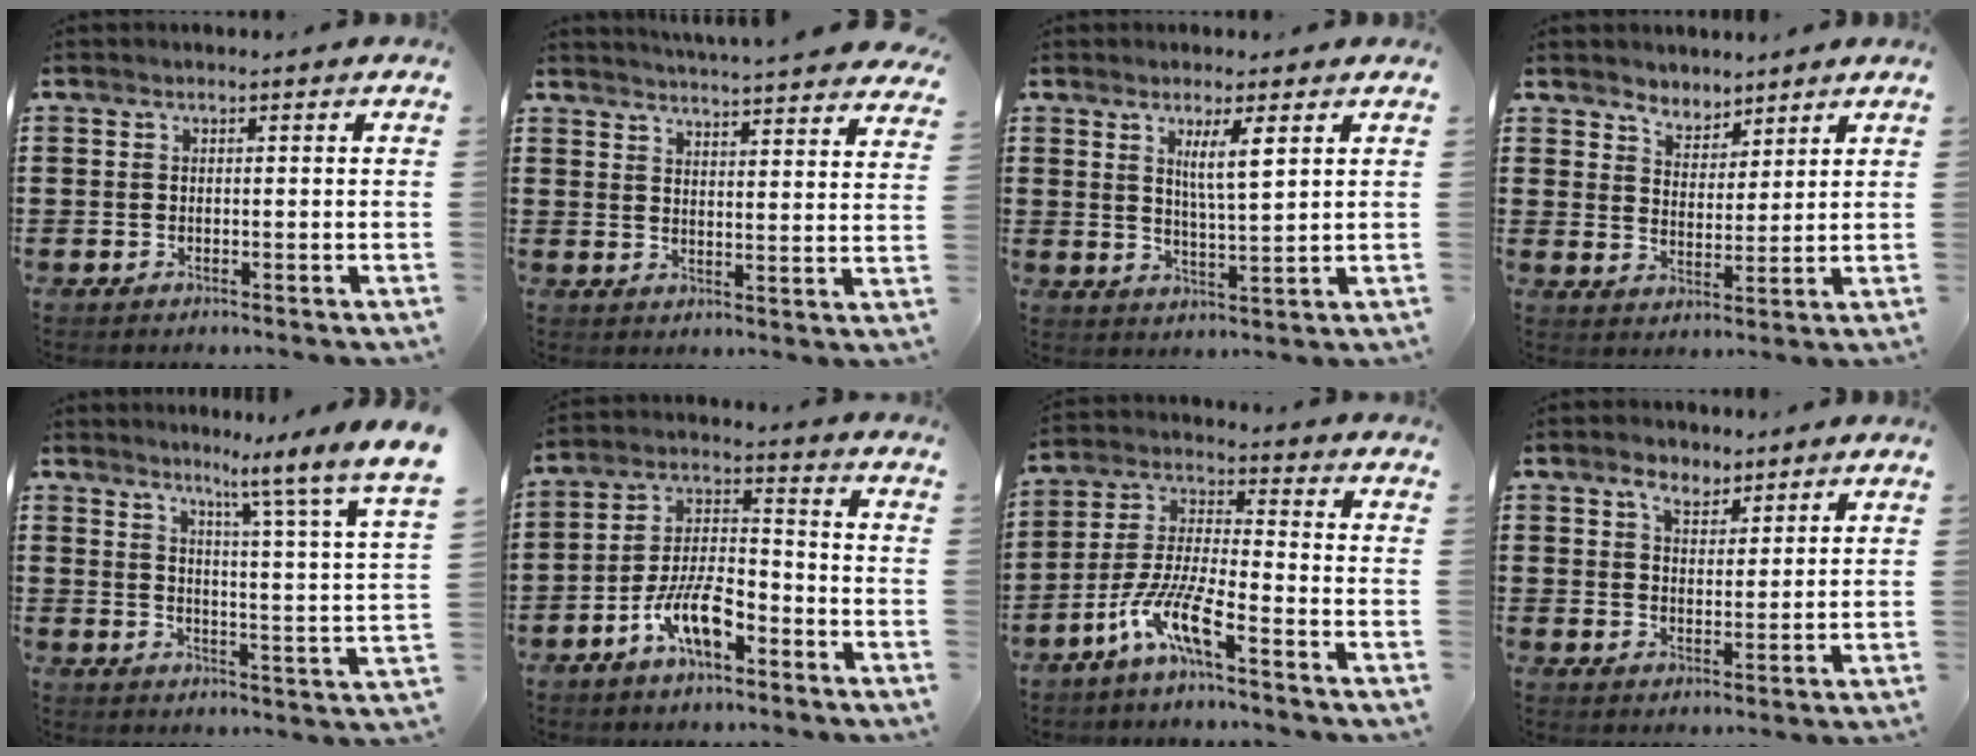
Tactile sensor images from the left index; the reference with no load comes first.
{"total": 4.4, "force": [4.4, -0.4, 0.6], "torque": [-0.023, -0.032, 0.074]}
{"total": 5.1, "force": [2.6, 0.7, 4.4], "torque": [-0.087, -0.002, 0.040]}
{"total": 4.1, "force": [3.7, 1.8, -0.5], "torque": [-0.010, -0.006, 0.068]}
{"total": 6.0, "force": [4.9, -2.2, 2.6], "torque": [-0.062, -0.058, 0.067]}
{"total": 9.0, "force": [-5.5, 3.5, 6.2], "torque": [-0.140, 0.005, -0.107]}
{"total": 9.9, "force": [-6.9, 1.3, 7.0], "torque": [-0.165, -0.010, -0.140]}
{"total": 4.0, "force": [3.1, 2.2, 1.3], "torque": [-0.029, 0.006, 0.057]}